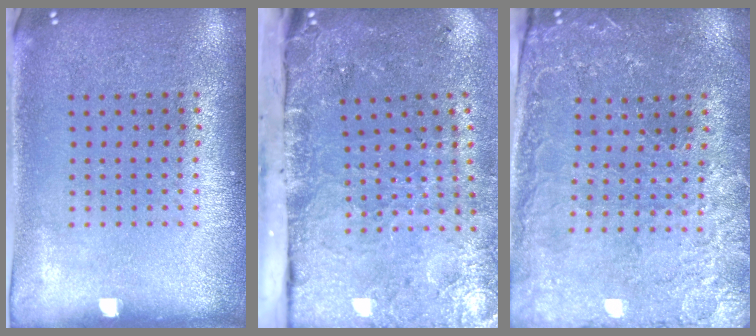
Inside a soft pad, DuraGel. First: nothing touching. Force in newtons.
{"total": 4.9, "press": 3.7, "slide": 3.2}
{"total": 1.0, "press": 0.9, "slide": 0.3}